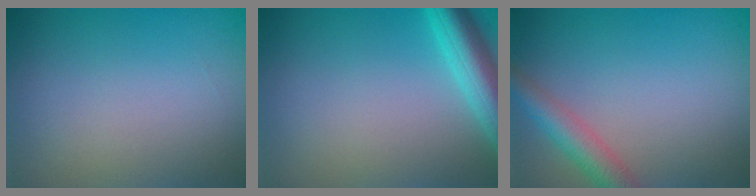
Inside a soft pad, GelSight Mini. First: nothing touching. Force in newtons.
{"total": 5.1, "press": 5.1, "slide": 0.3}
{"total": 3.5, "press": 3.5, "slide": 0.2}